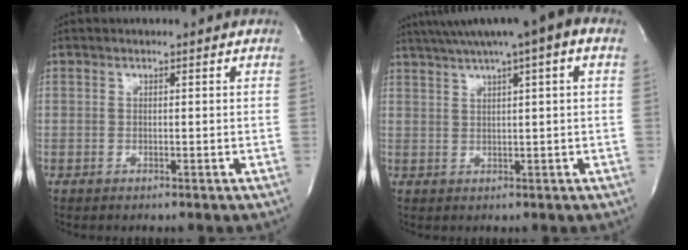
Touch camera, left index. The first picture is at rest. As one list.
[{"total": 9.8, "force": [5.7, 0.3, 8.0], "torque": [-0.133, 0.038, 0.084]}]